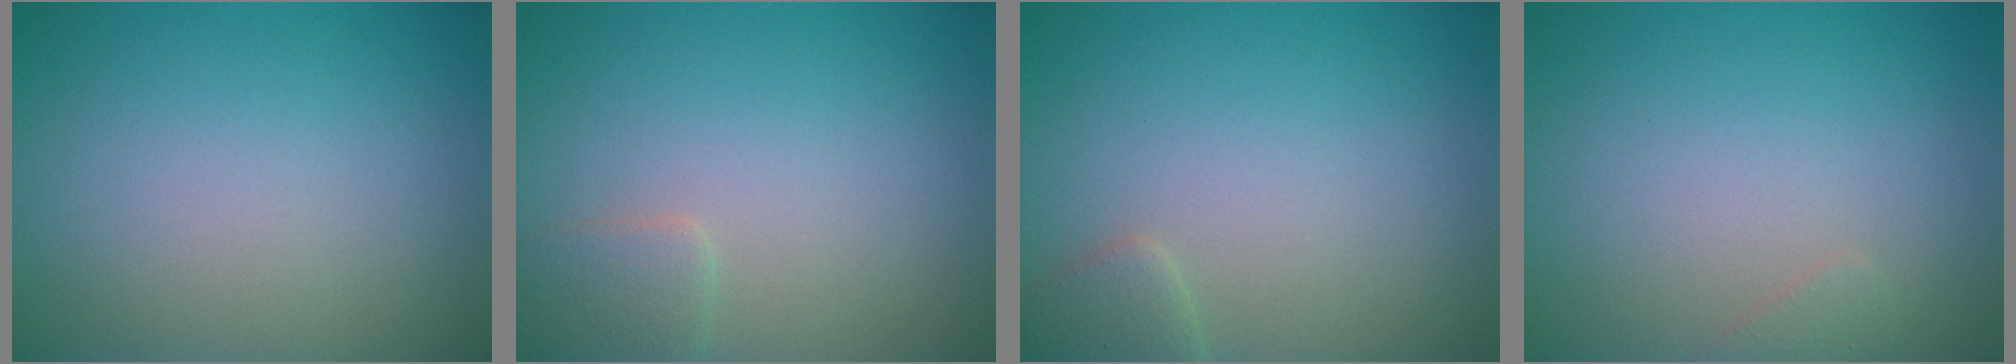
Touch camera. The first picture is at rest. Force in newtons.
{"total": 1.6, "press": 1.6, "slide": 0.1}
{"total": 1.7, "press": 1.7, "slide": 0.1}
{"total": 0.8, "press": 0.8, "slide": 0.0}